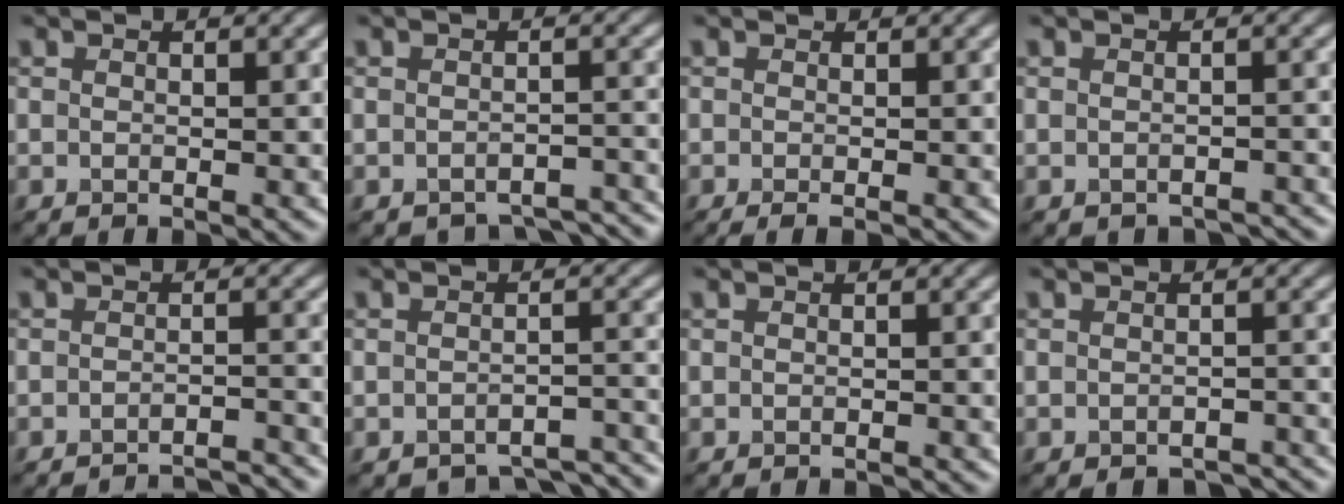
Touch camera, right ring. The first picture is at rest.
{"total": 4.6, "force": [-4.6, -0.5, -0.1], "torque": [-0.031, -0.005, -0.028]}
{"total": 1.3, "force": [-0.7, 0.4, 1.1], "torque": [-0.028, 0.001, -0.002]}
{"total": 2.9, "force": [-2.8, -0.7, -0.5], "torque": [-0.026, -0.011, -0.013]}
{"total": 5.2, "force": [-5.1, -0.8, 0.0], "torque": [-0.021, 0.003, -0.039]}
{"total": 5.0, "force": [-5.0, -0.4, 0.3], "torque": [-0.036, -0.006, -0.034]}
{"total": 1.1, "force": [-0.9, -0.5, -0.6], "torque": [-0.003, -0.009, -0.004]}
{"total": 3.4, "force": [-3.4, -0.6, -0.3], "torque": [-0.025, -0.003, -0.016]}